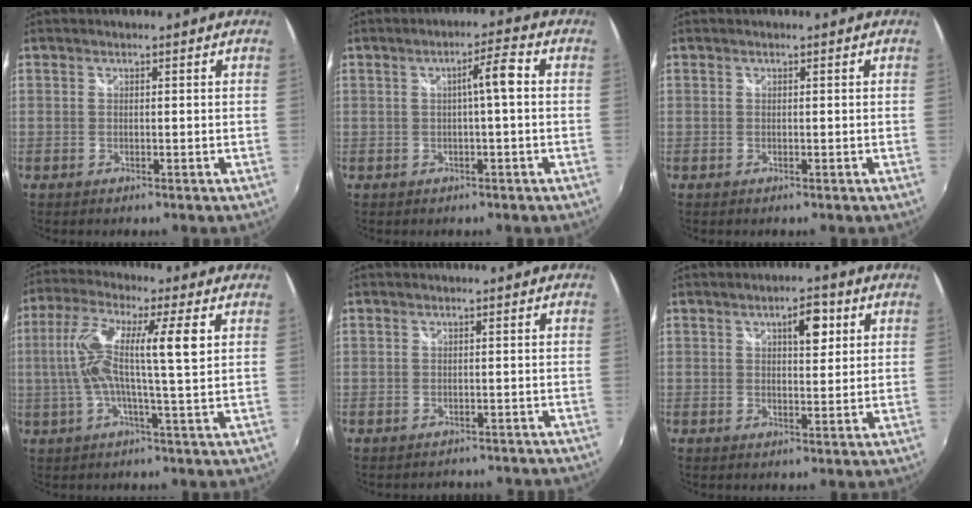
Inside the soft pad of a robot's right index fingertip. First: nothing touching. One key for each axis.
{"total": 4.2, "fx": 0.1, "fy": -0.1, "fz": 4.2, "tx": -0.072, "ty": 0.010, "tz": 0.005}
{"total": 0.0}
{"total": 11.9, "fx": 1.1, "fy": 0.5, "fz": 11.9, "tx": -0.216, "ty": 0.007, "tz": 0.014}
{"total": 6.6, "fx": -6.0, "fy": 2.2, "fz": 1.8, "tx": -0.032, "ty": -0.004, "tz": -0.066}
{"total": 5.1, "fx": 2.0, "fy": 2.1, "fz": 4.2, "tx": -0.057, "ty": 0.011, "tz": 0.030}